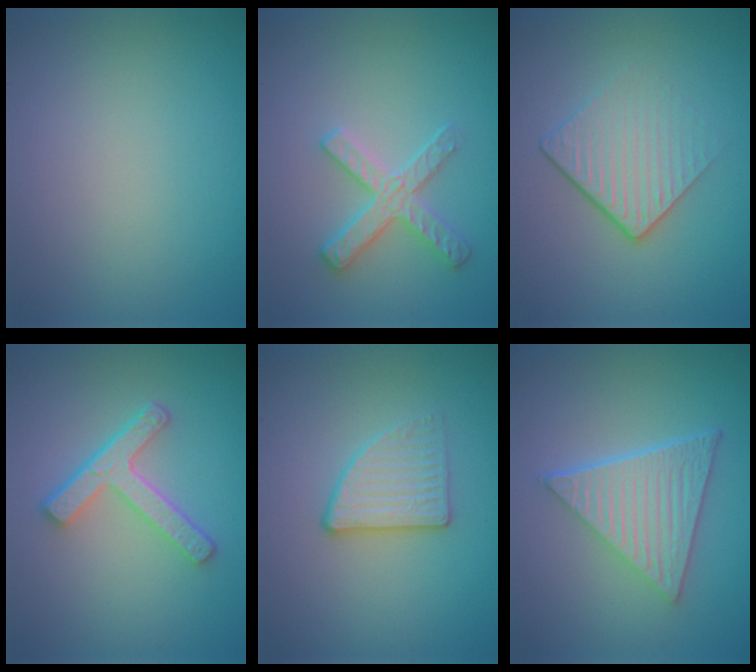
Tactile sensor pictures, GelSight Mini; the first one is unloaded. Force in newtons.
{"total": 2.9, "press": 2.9, "slide": 0.1}
{"total": 4.4, "press": 2.7, "slide": 3.4}
{"total": 4.4, "press": 3.4, "slide": 2.9}
{"total": 2.7, "press": 2.6, "slide": 0.8}
{"total": 6.2, "press": 4.6, "slide": 4.1}